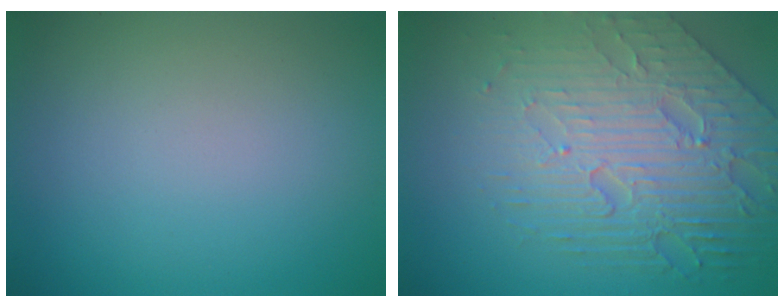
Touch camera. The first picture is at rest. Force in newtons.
{"total": 7.9, "press": 5.7, "slide": 5.5}